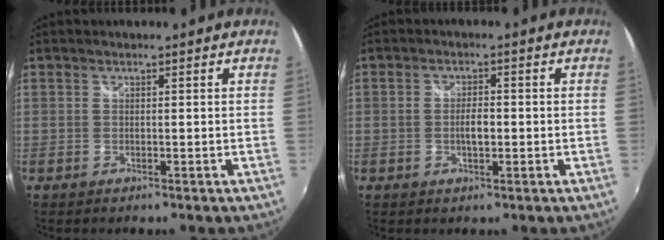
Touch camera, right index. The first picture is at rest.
{"total": 3.1, "force": [-0.5, 1.2, 2.8], "torque": [-0.049, 0.000, -0.009]}